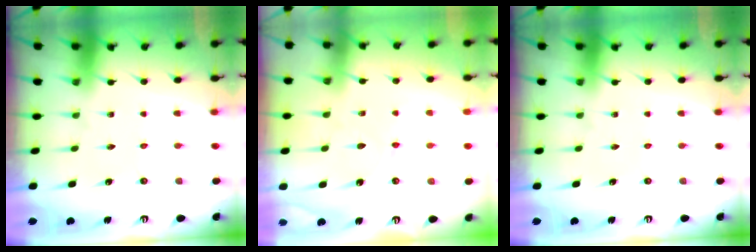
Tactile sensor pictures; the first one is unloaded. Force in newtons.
{"total": 5.3, "press": 5.3, "slide": 0.4}
{"total": 0.0}